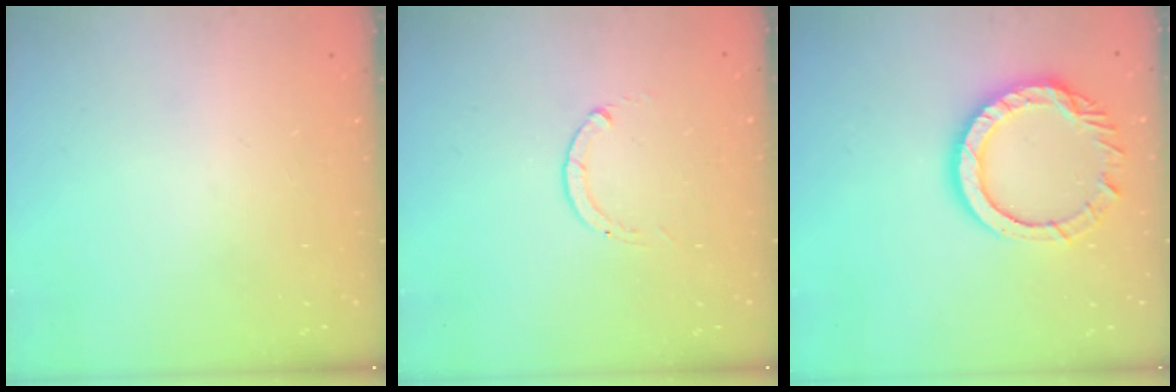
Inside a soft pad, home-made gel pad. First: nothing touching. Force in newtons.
{"total": 0.0}
{"total": 12.3, "press": 12.3, "slide": 0.8}